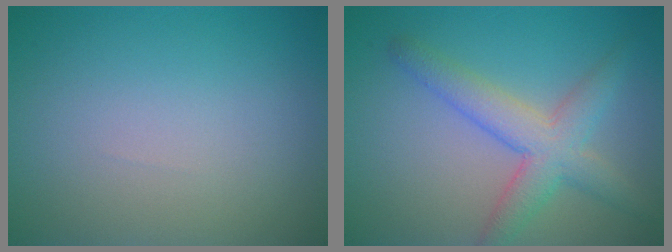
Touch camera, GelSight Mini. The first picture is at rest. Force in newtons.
{"total": 4.6, "press": 4.6, "slide": 0.1}